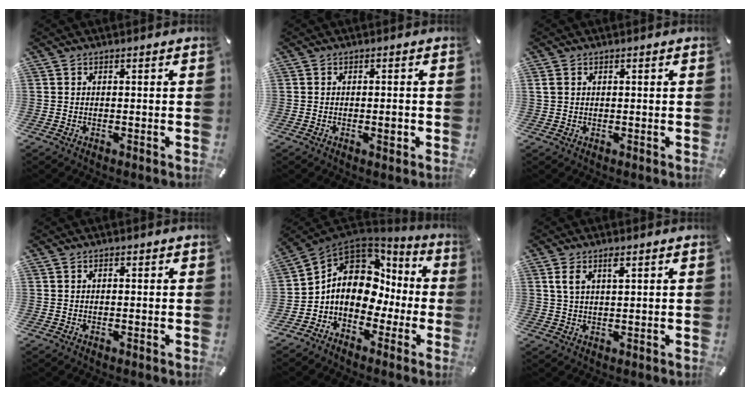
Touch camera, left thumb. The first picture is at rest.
{"total": 2.2, "force": [-0.6, 0.8, 2.0], "torque": [-0.034, 0.001, -0.010]}
{"total": 1.4, "force": [0.5, 1.1, 0.7], "torque": [-0.015, 0.004, 0.009]}
{"total": 0.8, "force": [0.2, 0.6, 0.4], "torque": [-0.009, 0.005, 0.002]}
{"total": 12.6, "force": [0.7, 10.1, 7.5], "torque": [-0.146, -0.012, 0.010]}
{"total": 4.1, "force": [2.0, 1.7, 3.2], "torque": [-0.076, 0.002, 0.032]}